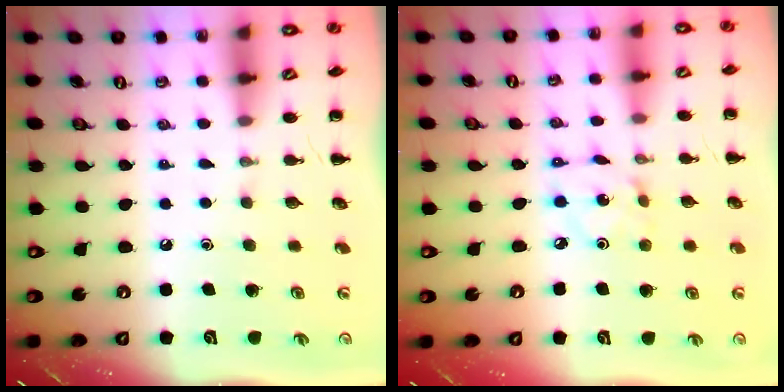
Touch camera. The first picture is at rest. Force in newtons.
{"total": 2.1, "press": 2.0, "slide": 0.6}